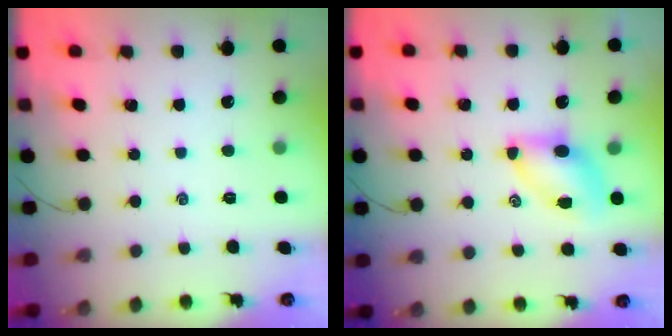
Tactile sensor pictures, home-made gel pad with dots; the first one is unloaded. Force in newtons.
{"total": 6.9, "press": 6.8, "slide": 0.6}